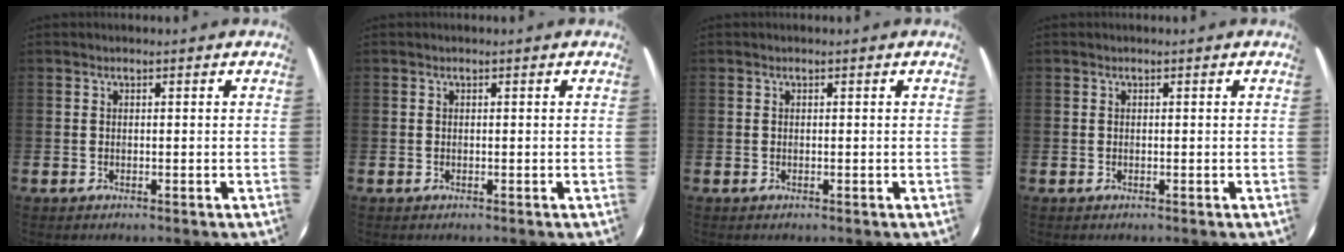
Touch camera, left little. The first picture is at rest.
{"total": 0.0}
{"total": 0.0}
{"total": 0.0}